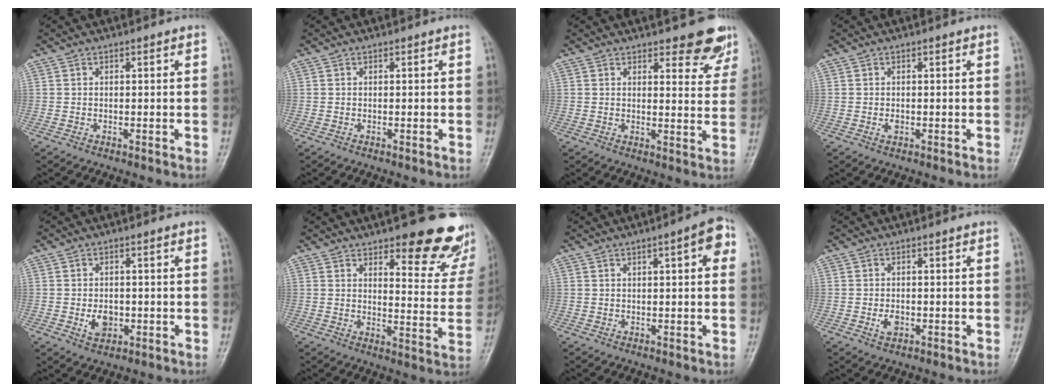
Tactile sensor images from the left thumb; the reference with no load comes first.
{"total": 0.0}
{"total": 7.2, "force": [5.4, 2.7, 3.9], "torque": [-0.014, -0.034, 0.059]}
{"total": 1.3, "force": [-0.1, 0.8, 1.0], "torque": [-0.011, 0.000, -0.002]}
{"total": 4.0, "force": [-0.8, 2.9, 2.6], "torque": [-0.034, 0.000, -0.008]}
{"total": 17.0, "force": [11.9, 5.8, 10.7], "torque": [-0.081, -0.081, 0.142]}
{"total": 5.5, "force": [1.8, 1.4, 5.0], "torque": [-0.057, 0.008, 0.018]}
{"total": 2.3, "force": [-0.6, 1.5, 1.6], "torque": [-0.027, 0.000, -0.011]}